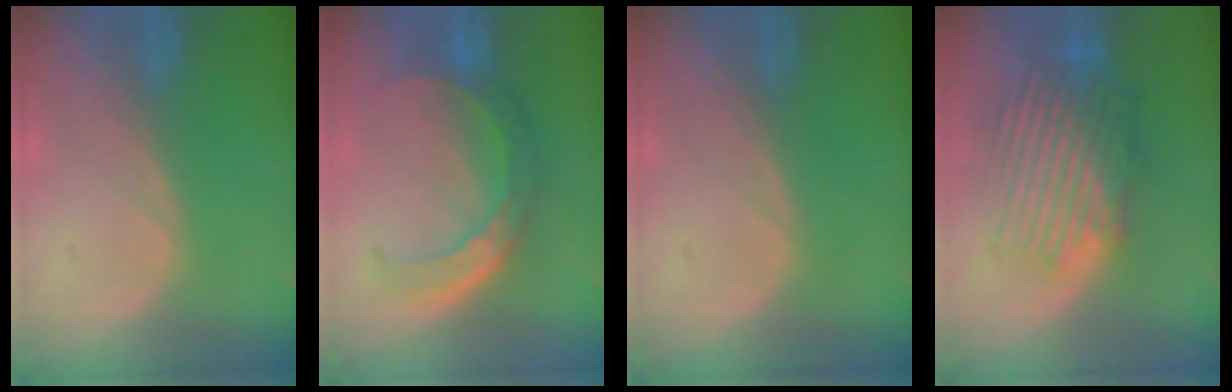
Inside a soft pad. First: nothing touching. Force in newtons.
{"total": 7.8, "press": 6.7, "slide": 4.0}
{"total": 0.0}
{"total": 8.9, "press": 8.6, "slide": 2.3}